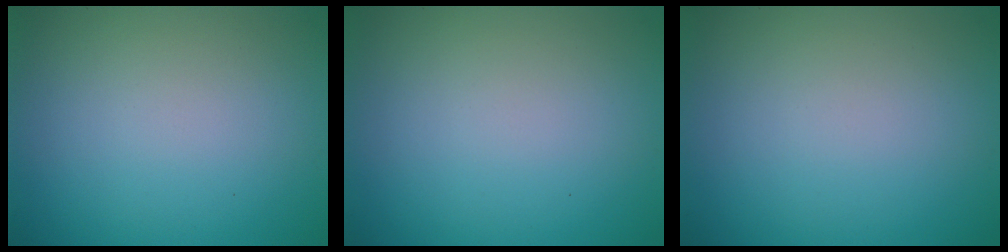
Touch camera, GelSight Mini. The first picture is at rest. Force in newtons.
{"total": 0.0}
{"total": 0.0}